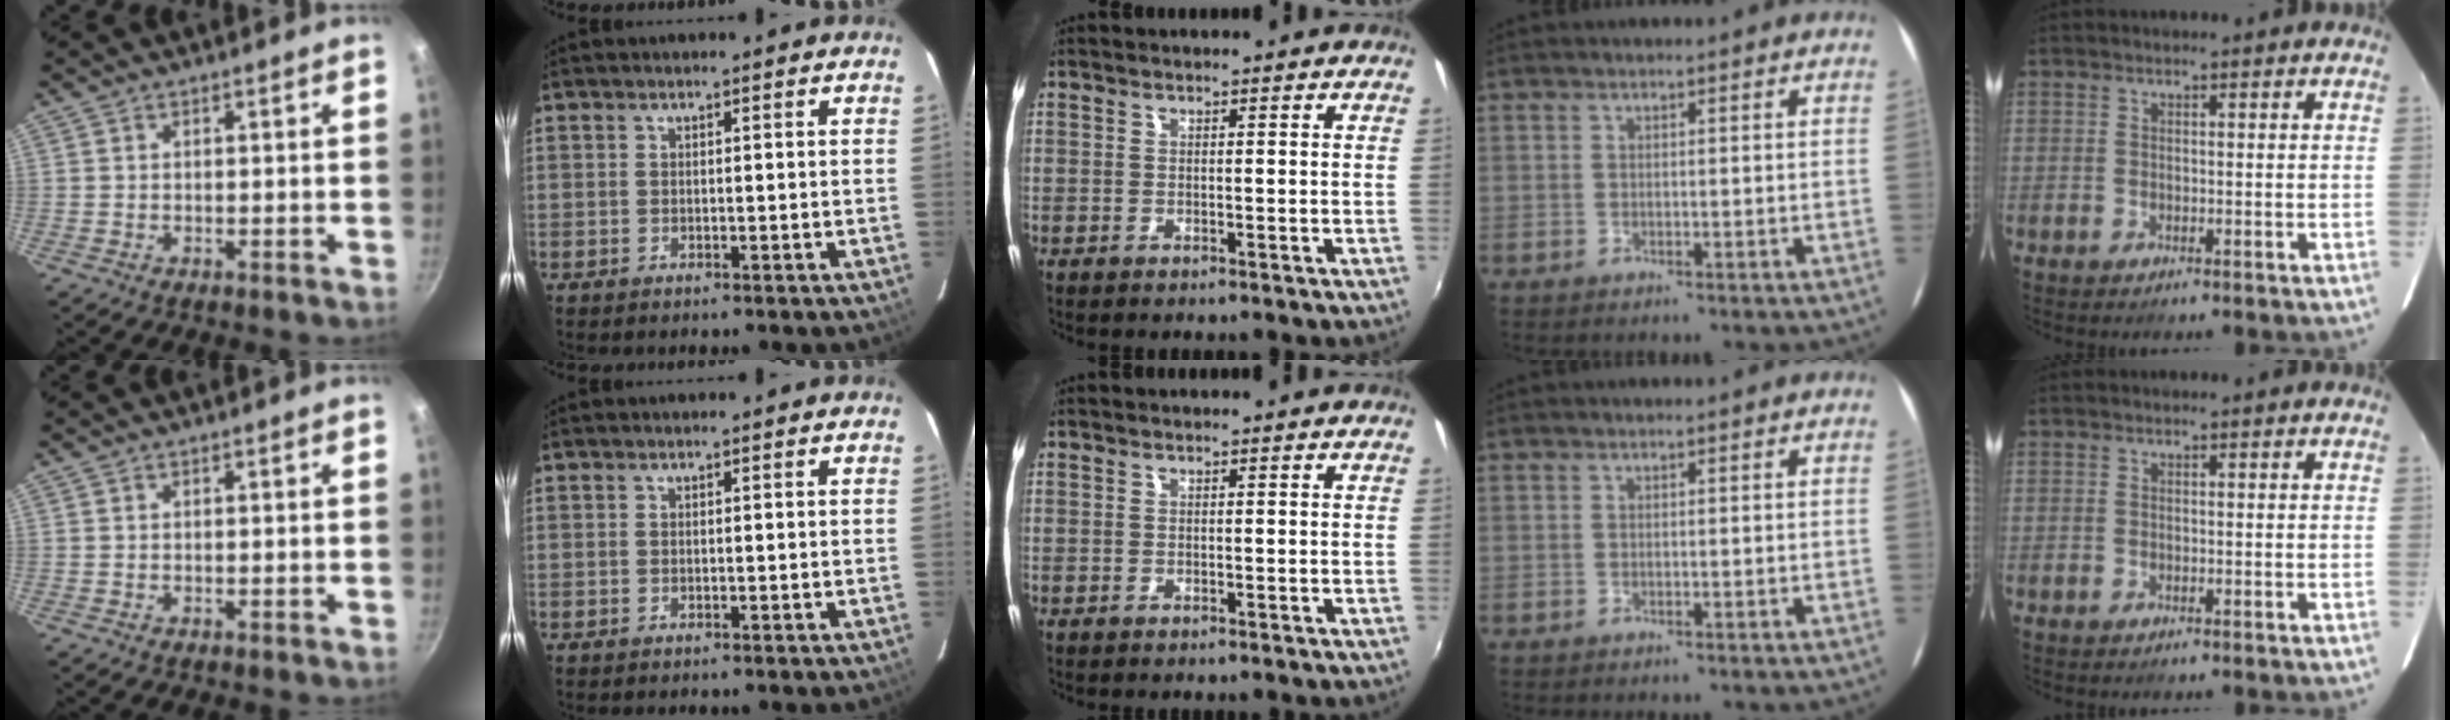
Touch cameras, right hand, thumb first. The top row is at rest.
{}